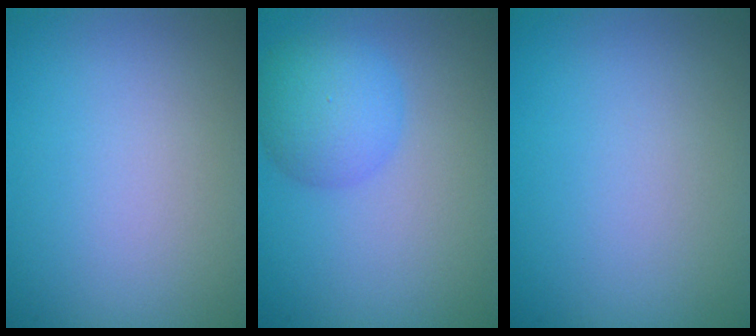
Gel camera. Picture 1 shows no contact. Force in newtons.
{"total": 4.2, "press": 4.2, "slide": 0.2}
{"total": 0.0}